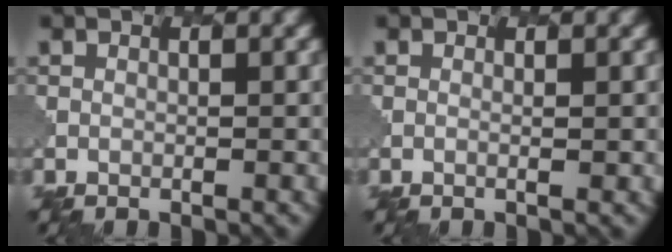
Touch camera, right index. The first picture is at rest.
{"total": 0.8, "force": [0.3, 0.2, 0.7], "torque": [-0.008, -0.001, -0.002]}